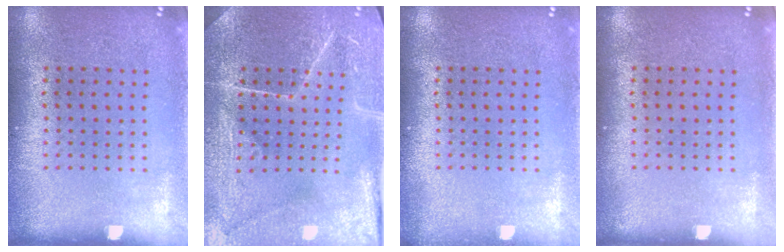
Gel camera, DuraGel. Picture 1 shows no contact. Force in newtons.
{"total": 4.0, "press": 4.0, "slide": 0.6}
{"total": 0.6, "press": 0.5, "slide": 0.2}
{"total": 0.0}